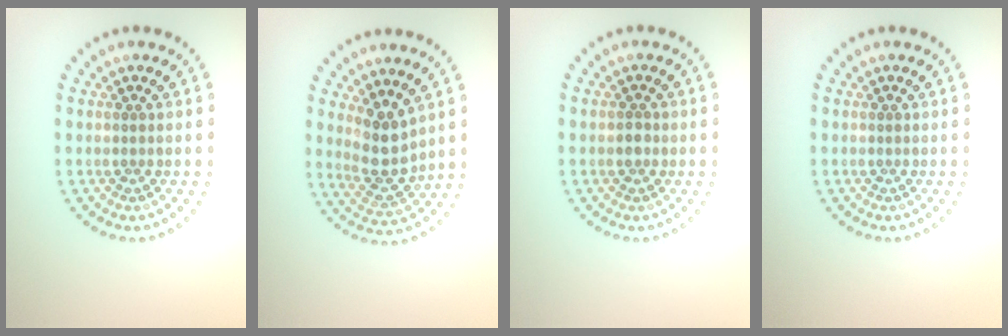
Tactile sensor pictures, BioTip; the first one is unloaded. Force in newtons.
{"total": 3.4, "press": 3.0, "slide": 1.6}
{"total": 1.0, "press": 0.9, "slide": 0.3}
{"total": 0.0}